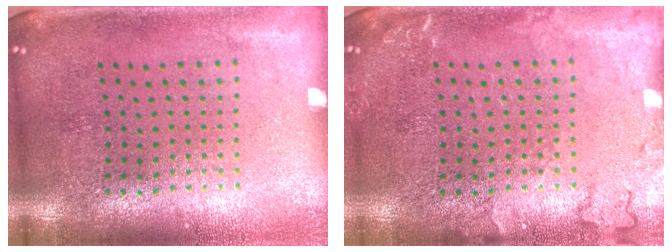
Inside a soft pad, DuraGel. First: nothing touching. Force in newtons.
{"total": 1.9, "press": 1.9, "slide": 0.3}